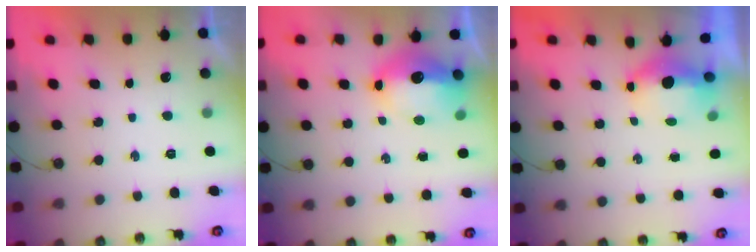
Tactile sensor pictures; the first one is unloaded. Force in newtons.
{"total": 19.9, "press": 15.4, "slide": 12.5}
{"total": 7.7, "press": 5.5, "slide": 5.4}